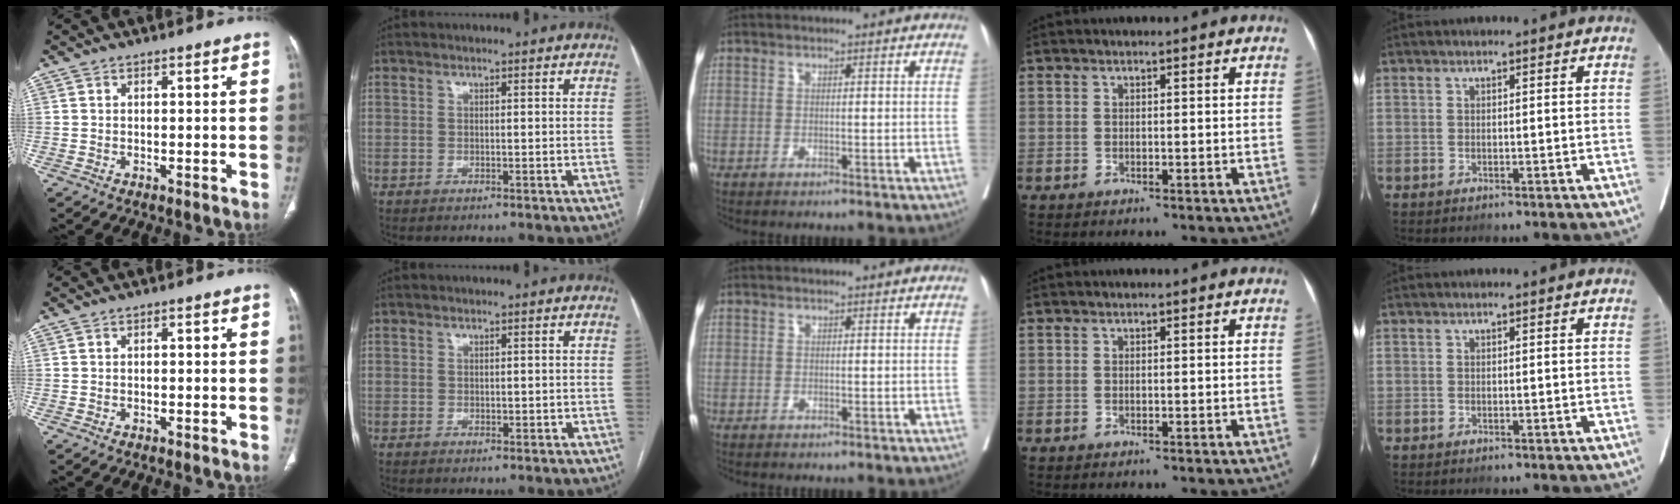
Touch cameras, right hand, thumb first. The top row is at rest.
{"thumb": {"total": 0.9, "force": [-0.1, 0.5, 0.8], "torque": [-0.012, 0.003, -0.002]}, "index": {"total": 1.3, "force": [0.0, 0.9, 0.9], "torque": [-0.015, 0.003, 0.005]}}